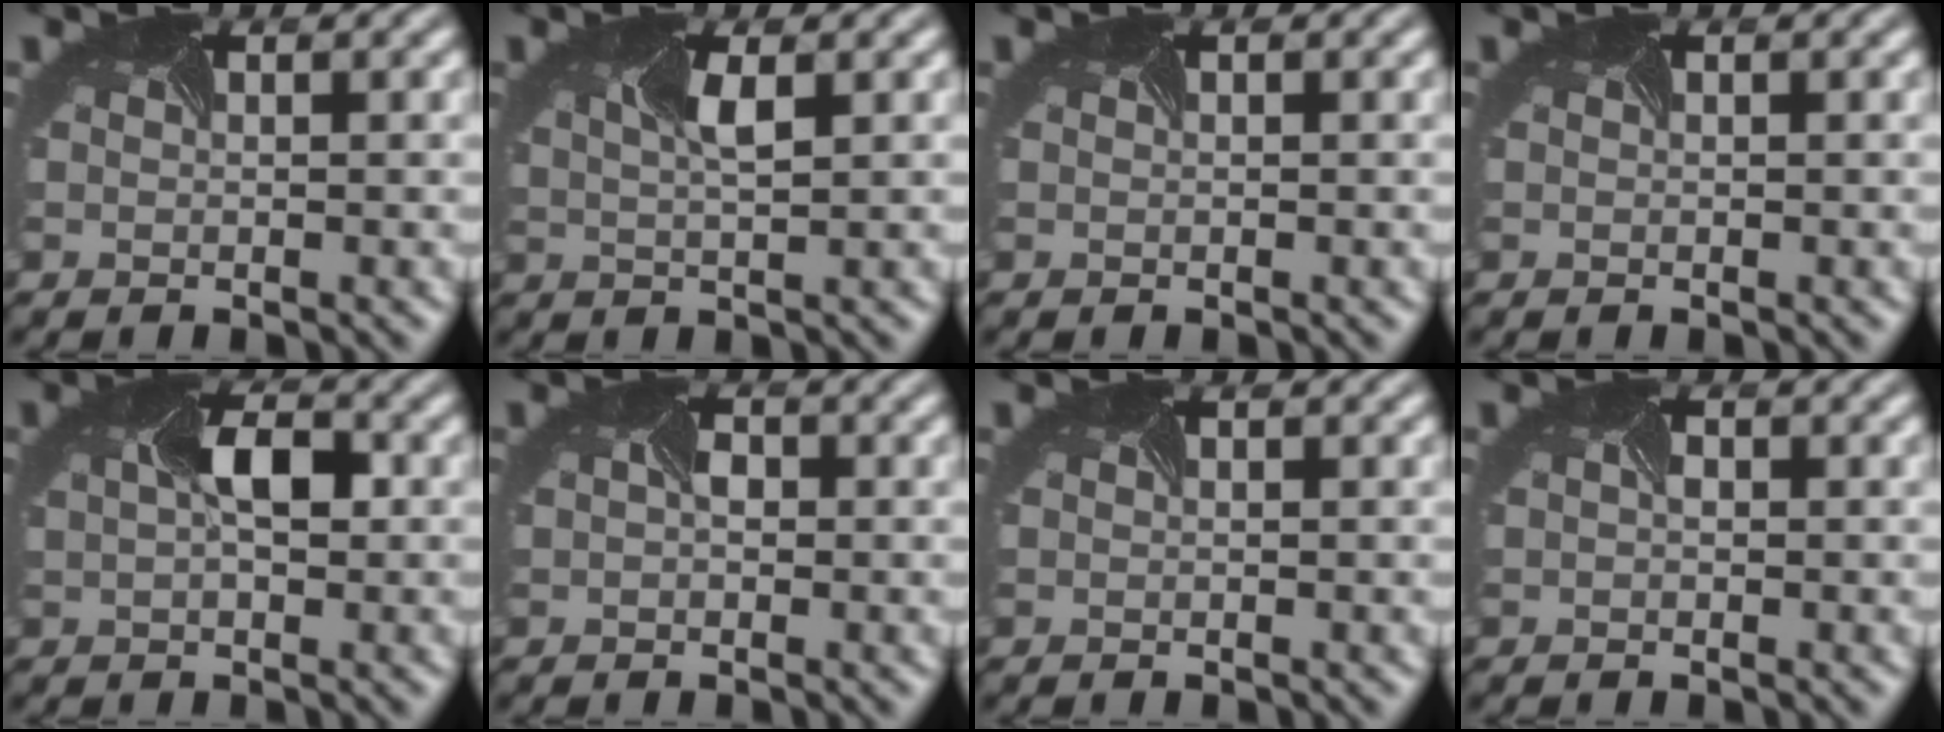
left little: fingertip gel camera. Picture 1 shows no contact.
{"total": 1.3, "force": [0.1, 0.1, 1.3], "torque": [-0.035, -0.002, 0.010]}
{"total": 0.0}
{"total": 0.0}
{"total": 2.6, "force": [-0.1, 1.3, 2.2], "torque": [-0.056, 0.005, 0.004]}
{"total": 0.9, "force": [-0.5, 0.6, 0.3], "torque": [-0.016, 0.001, 0.001]}
{"total": 0.0}
{"total": 0.5, "force": [-0.5, 0.3, 0.1], "torque": [-0.007, 0.000, 0.001]}